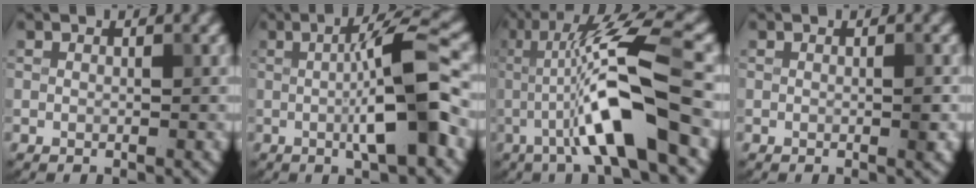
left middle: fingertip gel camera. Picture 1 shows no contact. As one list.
[{"total": 8.1, "force": [-0.3, 1.4, 8.0], "torque": [-0.117, 0.002, -0.006]}, {"total": 9.7, "force": [-1.9, 1.4, 9.4], "torque": [-0.155, 0.014, -0.037]}, {"total": 0.8, "force": [-0.1, 0.1, 0.8], "torque": [-0.011, -0.001, -0.001]}]